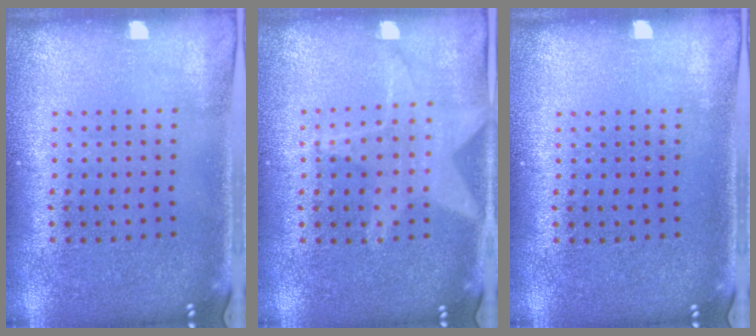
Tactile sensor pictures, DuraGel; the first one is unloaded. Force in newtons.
{"total": 1.4, "press": 1.3, "slide": 0.3}
{"total": 0.0}